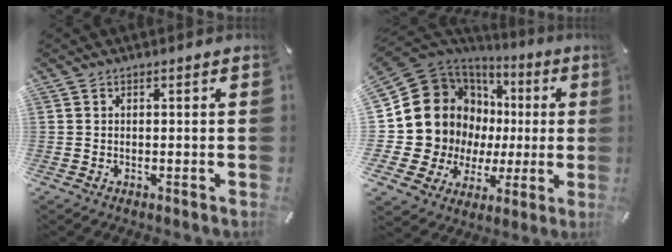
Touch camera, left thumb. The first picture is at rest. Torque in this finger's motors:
{"motor_torque": [1.72, 3.28, 0.40, 0.03, 0.14]}